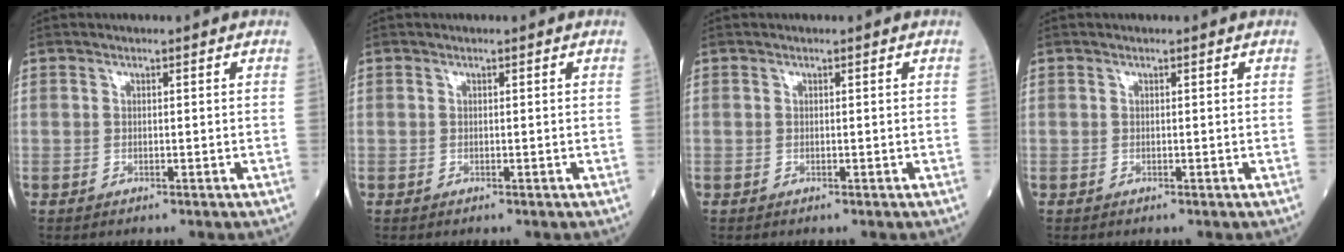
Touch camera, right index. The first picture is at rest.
{"total": 0.0}
{"total": 0.0}
{"total": 0.0}